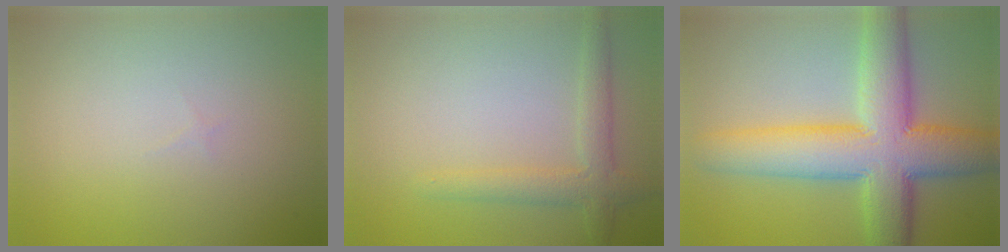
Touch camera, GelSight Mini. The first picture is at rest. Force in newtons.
{"total": 2.7, "press": 2.7, "slide": 0.1}
{"total": 10.5, "press": 10.5, "slide": 0.3}